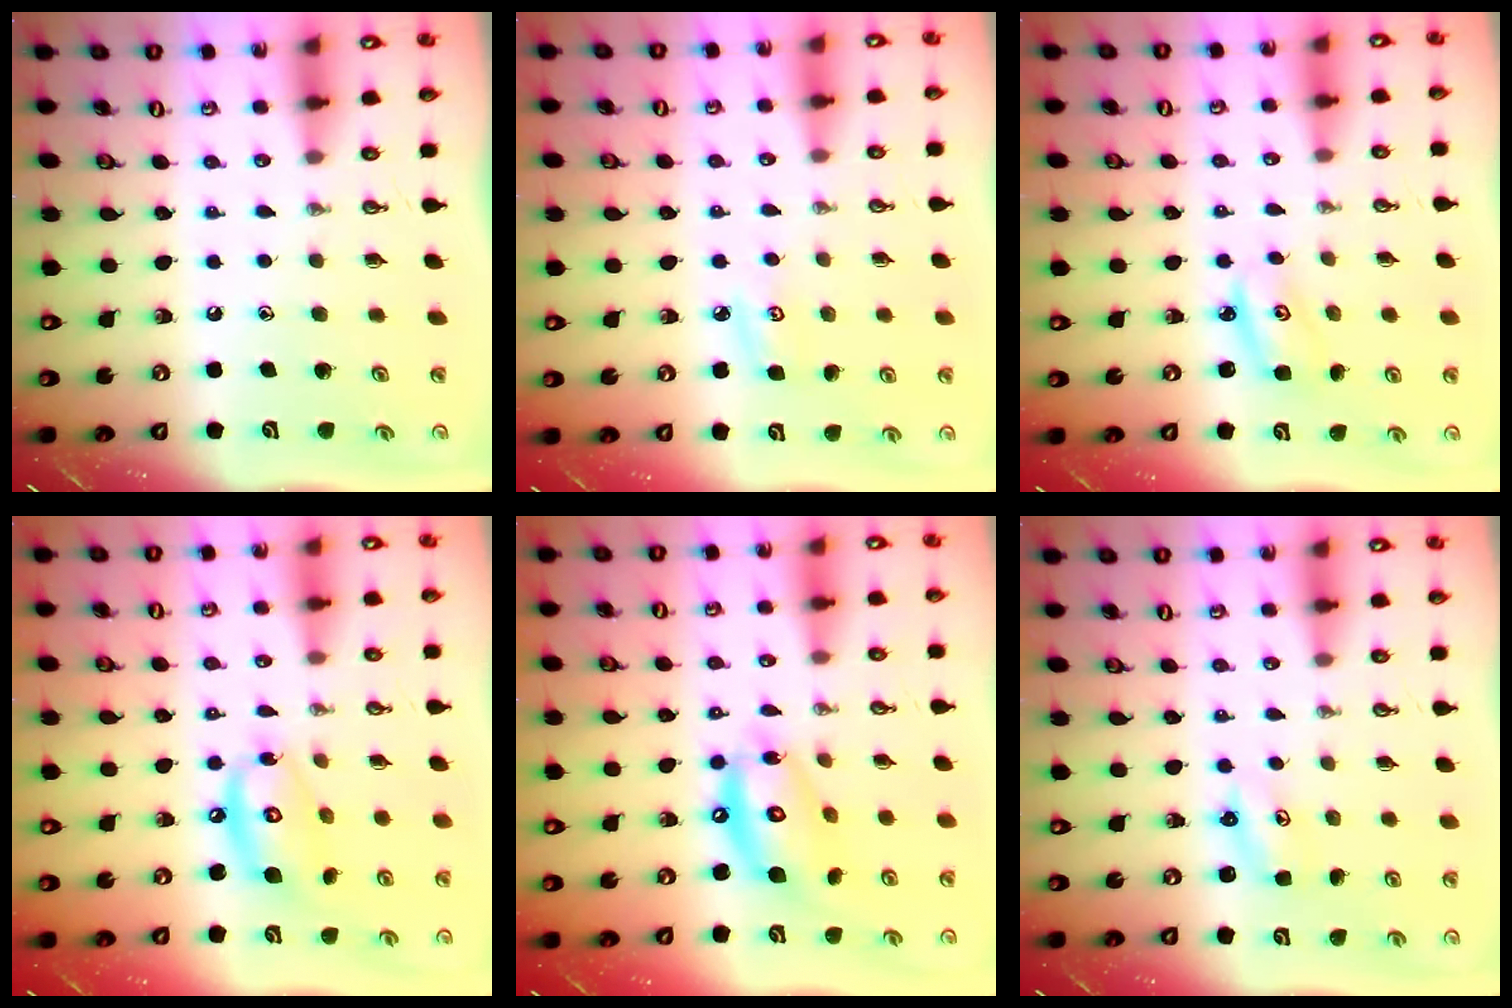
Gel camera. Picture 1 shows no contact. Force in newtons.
{"total": 4.7, "press": 4.6, "slide": 0.5}
{"total": 3.5, "press": 3.5, "slide": 0.2}
{"total": 12.6, "press": 12.6, "slide": 1.1}
{"total": 13.9, "press": 13.9, "slide": 1.1}
{"total": 2.4, "press": 2.4, "slide": 0.2}